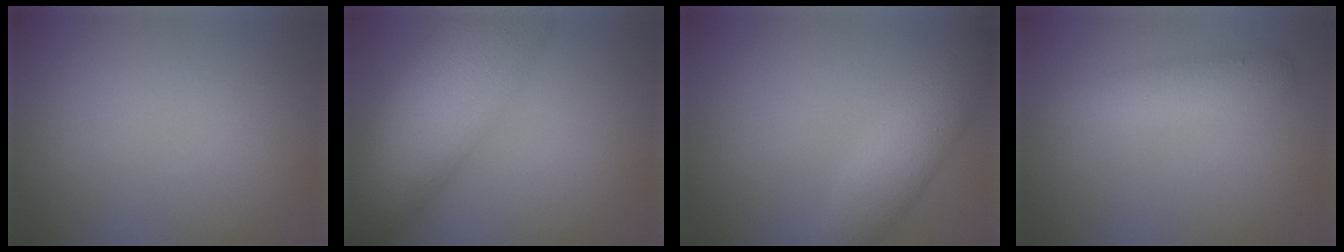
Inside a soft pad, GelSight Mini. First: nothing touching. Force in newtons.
{"total": 11.4, "press": 11.3, "slide": 0.5}
{"total": 3.7, "press": 3.7, "slide": 0.2}
{"total": 3.0, "press": 3.0, "slide": 0.1}